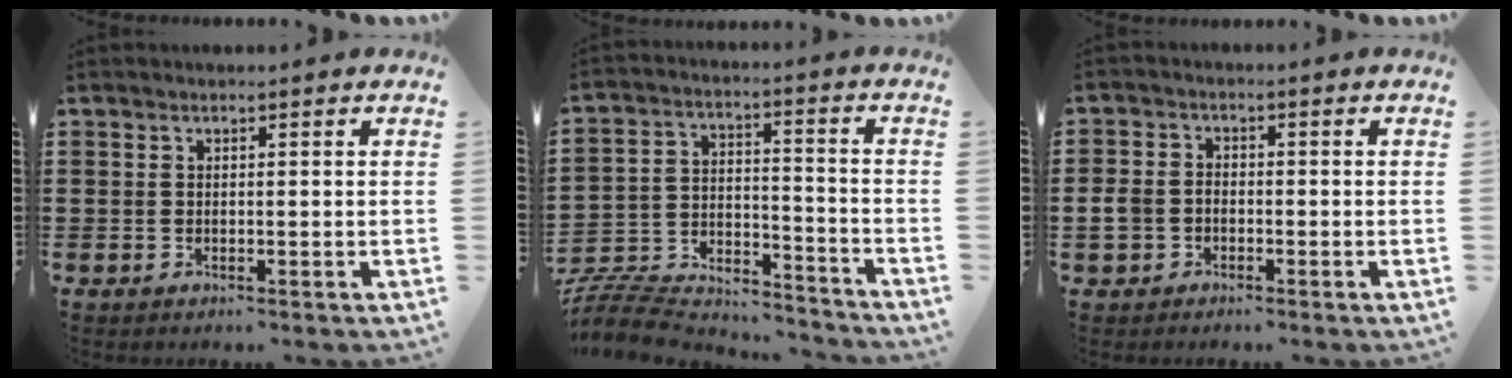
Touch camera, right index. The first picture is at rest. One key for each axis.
{"total": 6.8, "fx": -6.5, "fy": 1.5, "fz": 1.3, "tx": -0.041, "ty": -0.007, "tz": -0.135}
{"total": 2.9, "fx": -1.3, "fy": 2.2, "fz": 1.5, "tx": -0.053, "ty": -0.006, "tz": -0.031}